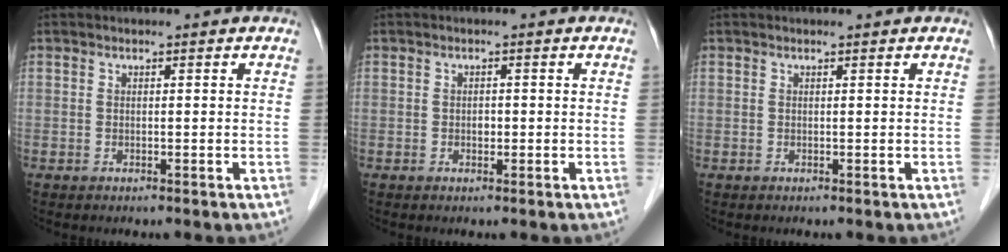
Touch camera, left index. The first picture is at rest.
{"total": 0.8, "force": [-0.1, 0.6, 0.5], "torque": [-0.009, 0.001, -0.003]}
{"total": 0.6, "force": [0.6, -0.1, 0.1], "torque": [-0.008, -0.001, 0.010]}